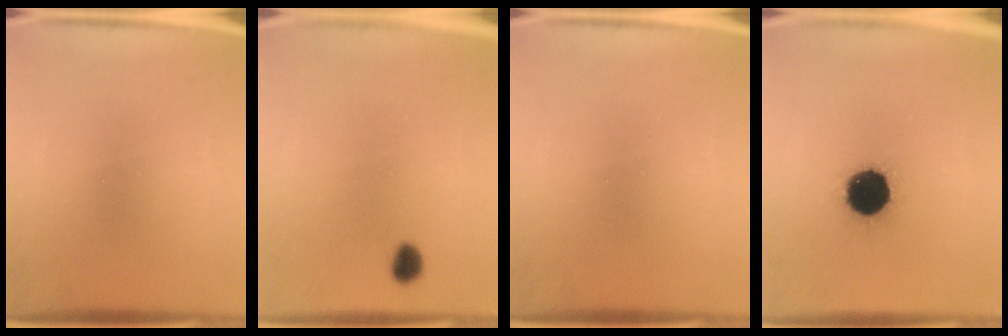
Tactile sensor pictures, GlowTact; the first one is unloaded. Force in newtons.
{"total": 3.0}
{"total": 0.0}
{"total": 15.6}